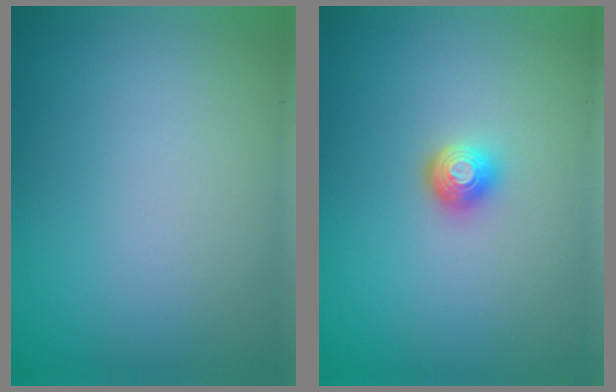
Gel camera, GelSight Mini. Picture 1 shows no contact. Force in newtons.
{"total": 1.7, "press": 1.3, "slide": 1.1}